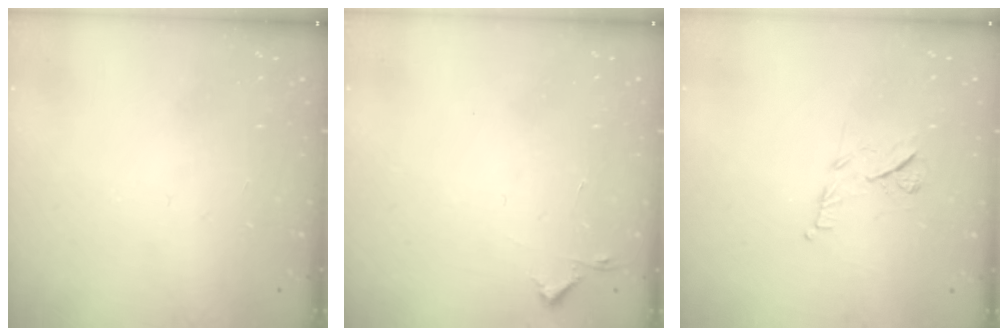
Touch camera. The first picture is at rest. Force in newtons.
{"total": 2.7, "press": 2.6, "slide": 0.4}
{"total": 7.1, "press": 7.0, "slide": 1.0}